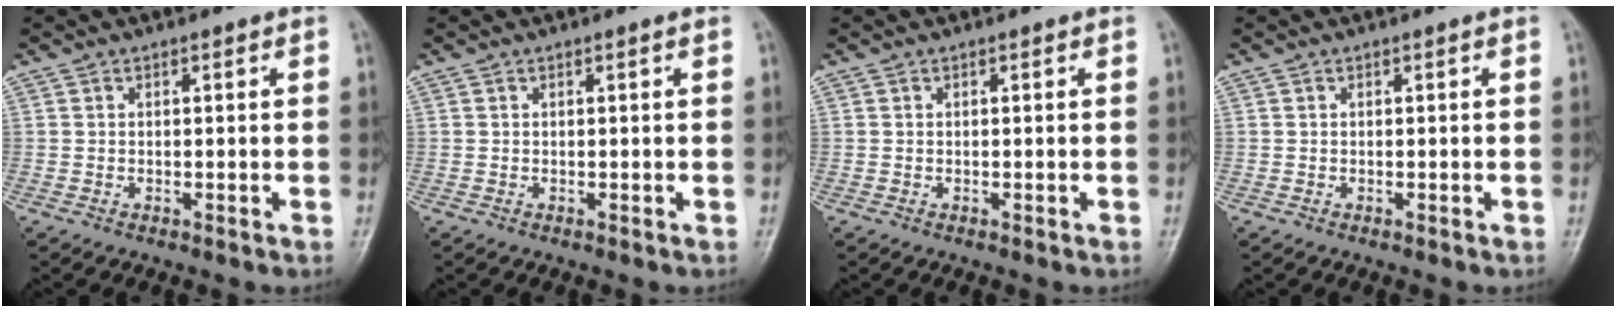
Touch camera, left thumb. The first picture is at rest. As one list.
[{"total": 0.0}, {"total": 0.0}, {"total": 0.0}]